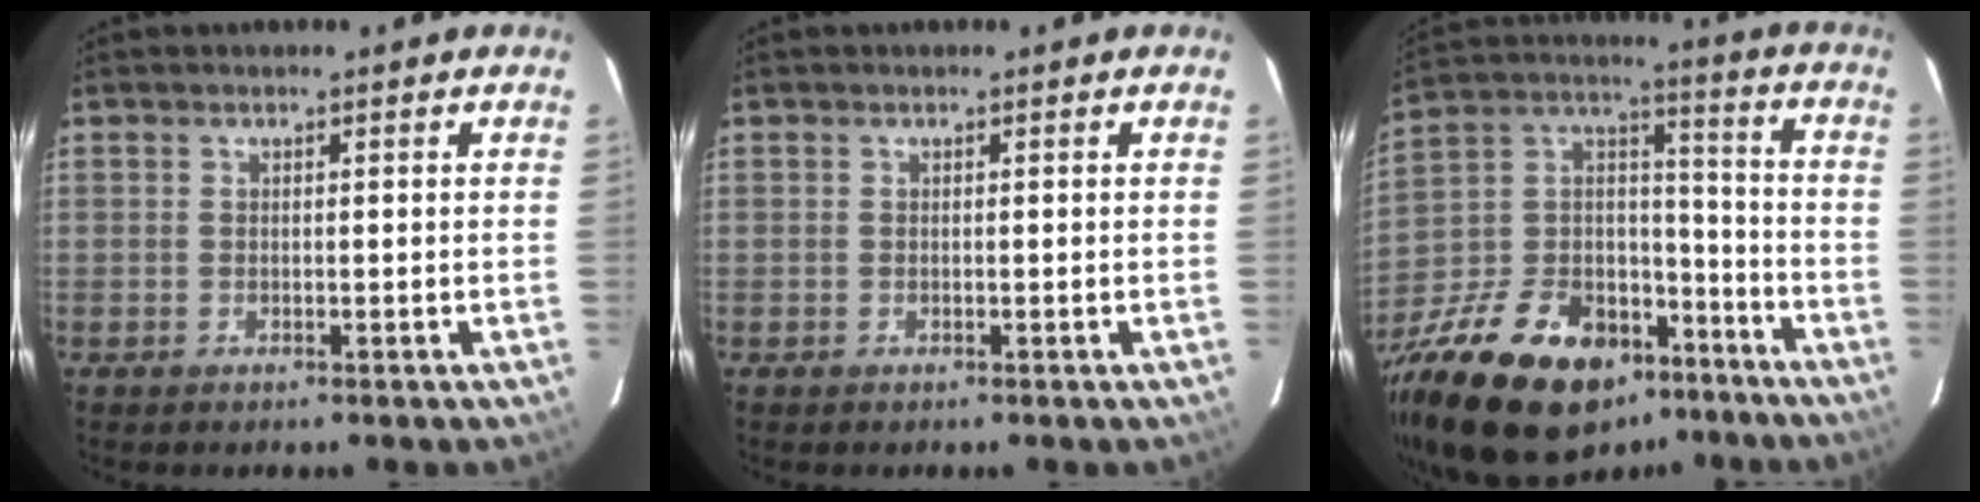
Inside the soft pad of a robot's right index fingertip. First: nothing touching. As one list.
[{"total": 0.0}, {"total": 30.8, "force": [-19.9, 16.3, 17.0], "torque": [-0.354, 0.019, -0.308]}]